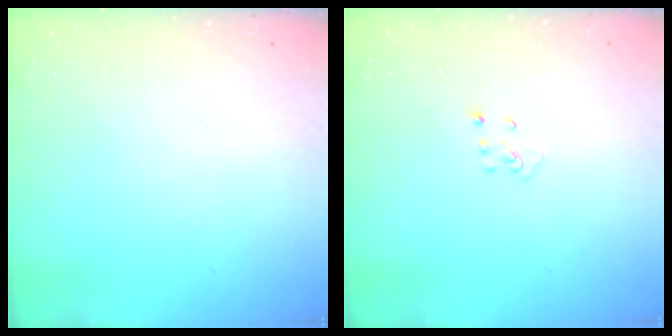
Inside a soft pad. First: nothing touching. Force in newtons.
{"total": 3.7, "press": 3.7, "slide": 0.3}